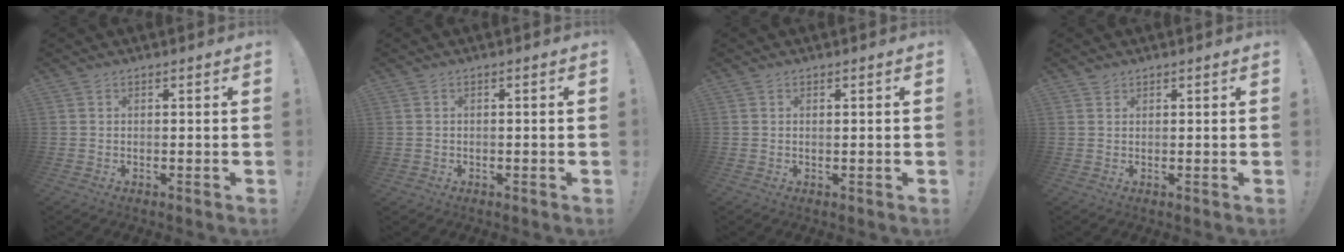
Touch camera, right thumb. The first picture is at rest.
{"total": 1.2, "force": [-0.8, 0.8, 0.4], "torque": [-0.012, 0.006, -0.013]}
{"total": 0.5, "force": [0.1, 0.0, 0.5], "torque": [-0.009, 0.001, 0.002]}
{"total": 1.1, "force": [1.0, 0.5, 0.1], "torque": [0.005, -0.004, 0.018]}